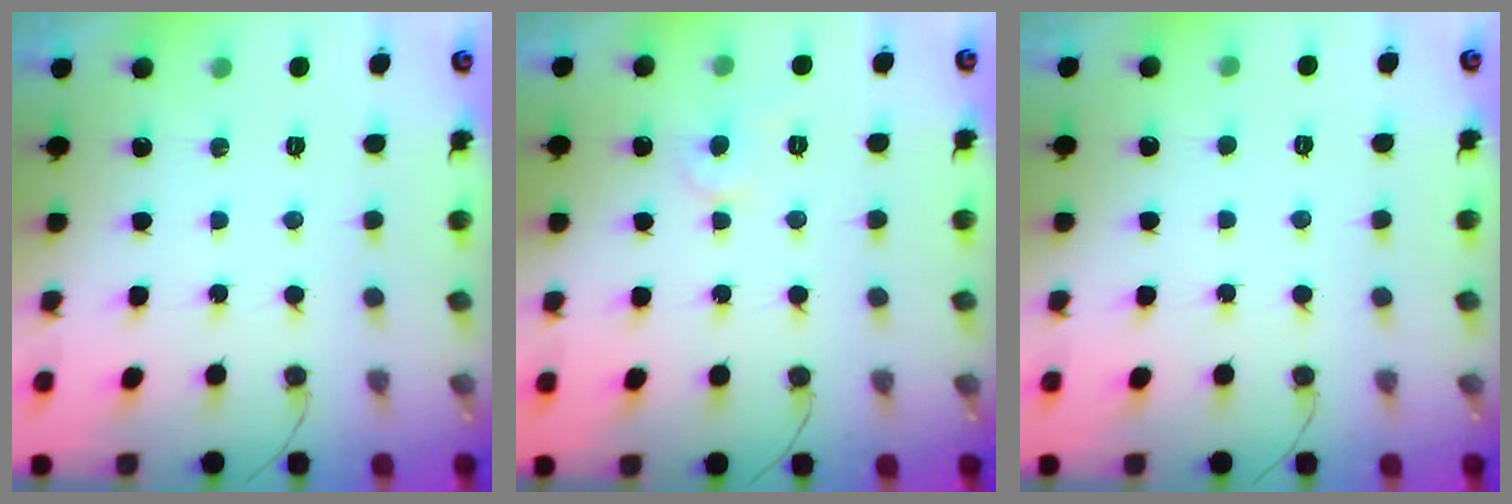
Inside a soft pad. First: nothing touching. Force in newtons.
{"total": 3.8, "press": 3.7, "slide": 0.3}
{"total": 2.5, "press": 2.4, "slide": 0.3}